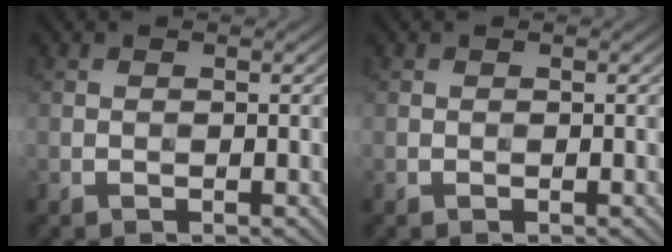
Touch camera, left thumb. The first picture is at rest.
{"total": 0.0}